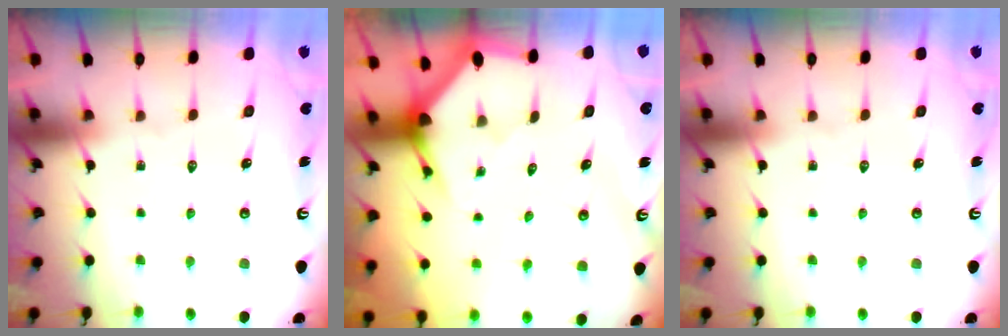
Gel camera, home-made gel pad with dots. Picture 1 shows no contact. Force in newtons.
{"total": 3.3, "press": 3.3, "slide": 0.2}
{"total": 0.0}